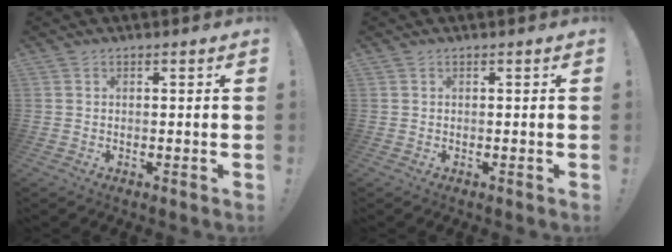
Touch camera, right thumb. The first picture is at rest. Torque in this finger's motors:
{"motor_torque": [0.00, 0.00, -0.02, -0.03, 0.11]}